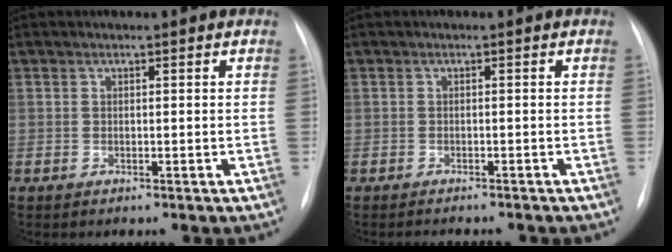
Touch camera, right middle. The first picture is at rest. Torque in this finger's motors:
{"motor_torque": [0.01, -0.01, -0.01, 0.01]}